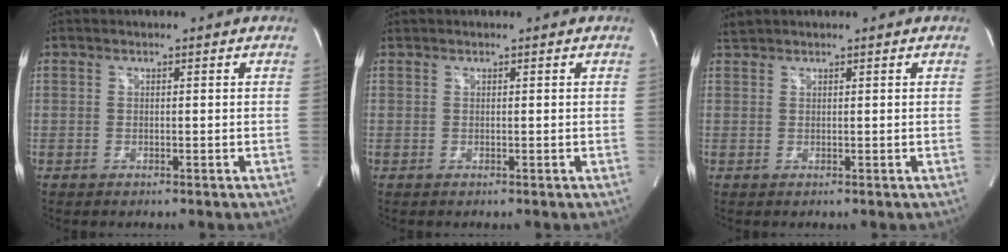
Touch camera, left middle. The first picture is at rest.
{"total": 0.0}
{"total": 1.1, "force": [1.1, 0.0, -0.1], "torque": [-0.006, 0.010, 0.028]}